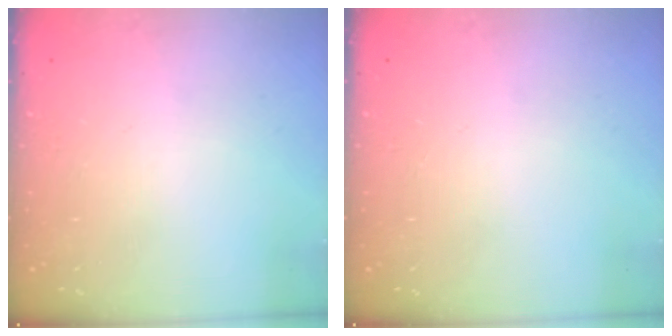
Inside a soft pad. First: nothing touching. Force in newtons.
{"total": 0.0}